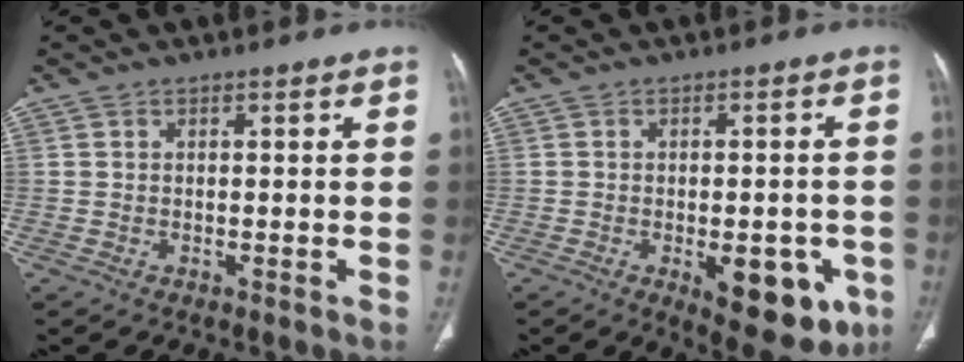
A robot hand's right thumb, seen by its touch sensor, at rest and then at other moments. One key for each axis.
{"total": 12.6, "fx": -4.6, "fy": 5.9, "fz": 10.2, "tx": -0.099, "ty": 0.002, "tz": -0.046}